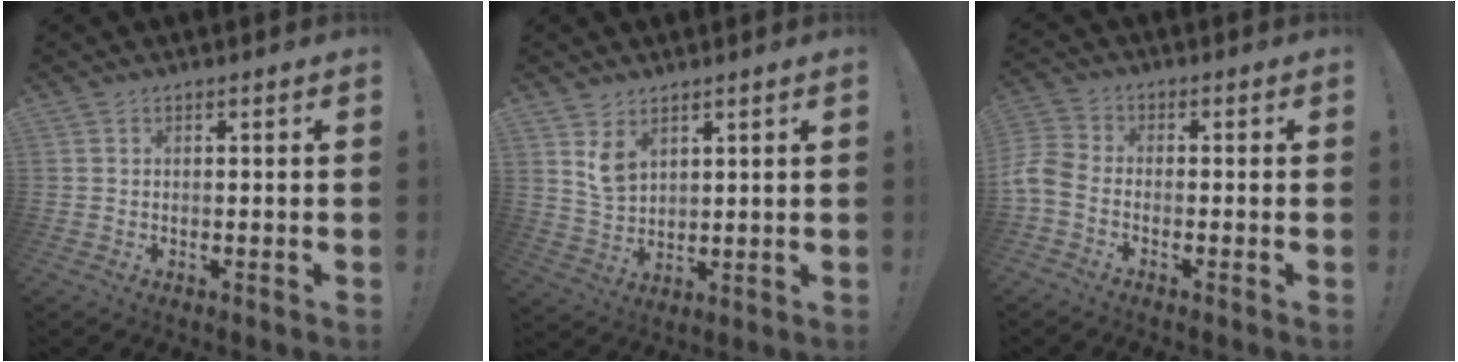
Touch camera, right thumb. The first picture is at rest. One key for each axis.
{"total": 6.0, "fx": 3.7, "fy": 3.7, "fz": 2.9, "tx": -0.045, "ty": -0.019, "tz": 0.071}
{"total": 6.7, "fx": -2.7, "fy": 4.2, "fz": 4.4, "tx": -0.107, "ty": 0.002, "tz": -0.049}